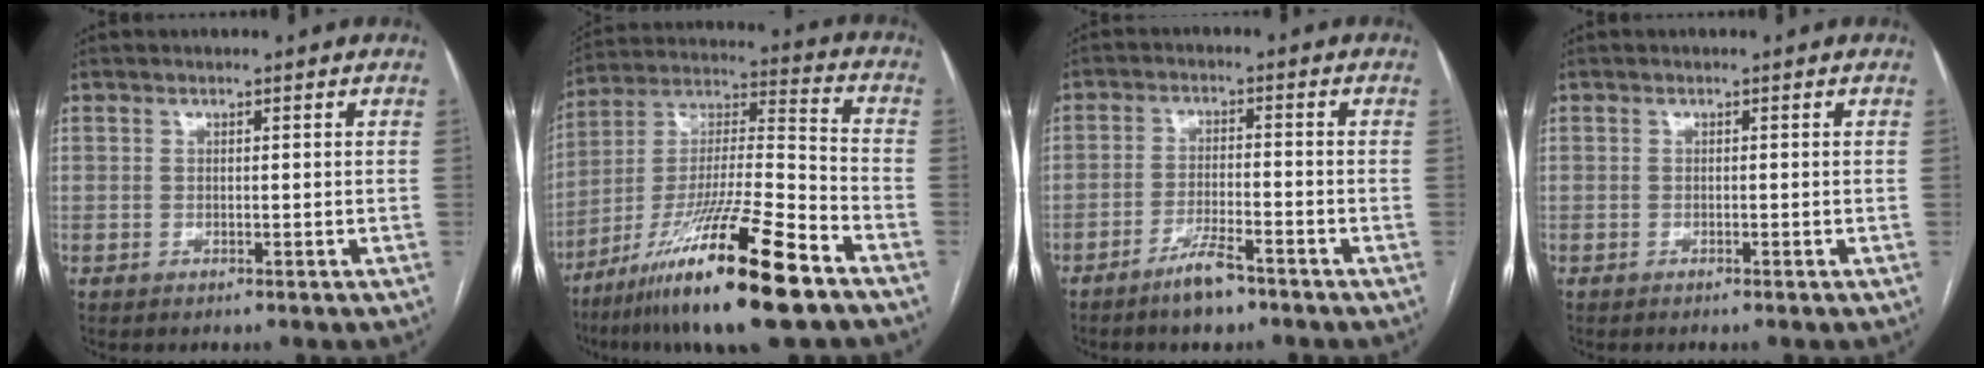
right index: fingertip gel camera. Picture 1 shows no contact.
{"total": 21.6, "force": [-13.5, 1.1, 16.8], "torque": [-0.308, -0.036, -0.240]}
{"total": 5.1, "force": [-3.9, 0.8, 3.3], "torque": [-0.065, -0.004, -0.069]}
{"total": 0.0}